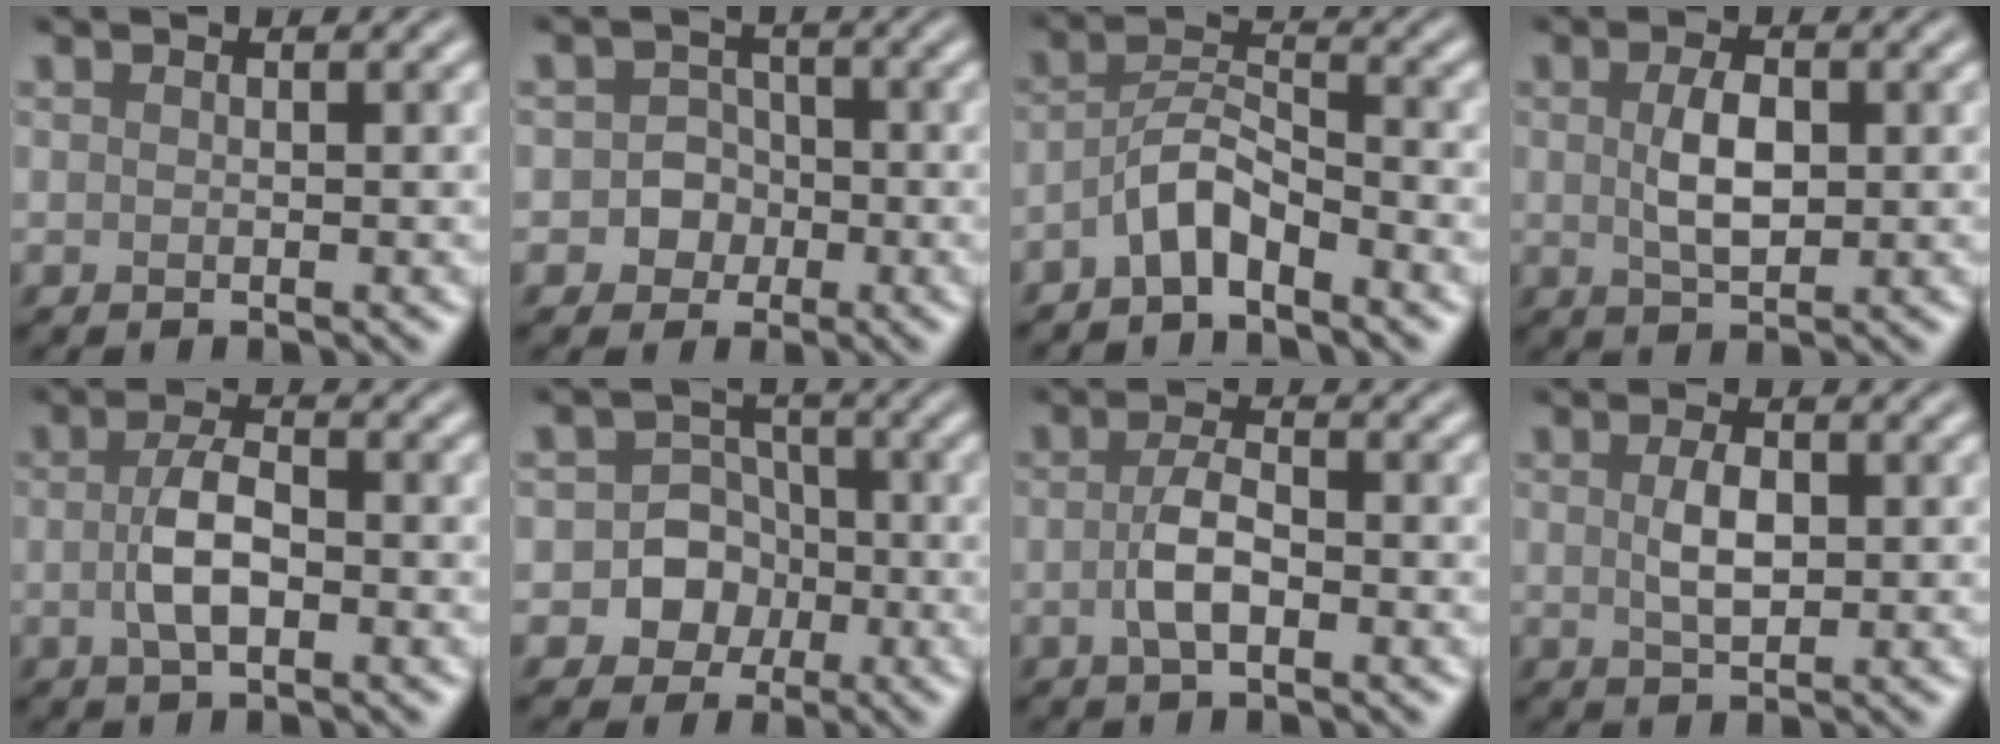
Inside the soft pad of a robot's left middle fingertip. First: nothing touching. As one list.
[{"total": 2.6, "force": [-0.6, 2.4, 0.7], "torque": [0.013, 0.001, -0.022]}, {"total": 3.3, "force": [-2.3, 1.1, 2.2], "torque": [-0.039, 0.014, -0.051]}, {"total": 3.5, "force": [0.3, 1.8, 2.9], "torque": [-0.065, 0.000, 0.008]}, {"total": 3.5, "force": [-0.6, 1.5, 3.1], "torque": [-0.061, 0.003, -0.015]}, {"total": 5.0, "force": [-1.4, 4.6, 1.4], "torque": [0.010, 0.015, -0.040]}, {"total": 2.9, "force": [-0.8, 1.2, 2.5], "torque": [-0.052, 0.002, -0.020]}, {"total": 2.7, "force": [0.3, 1.4, 2.3], "torque": [-0.052, 0.000, 0.006]}]